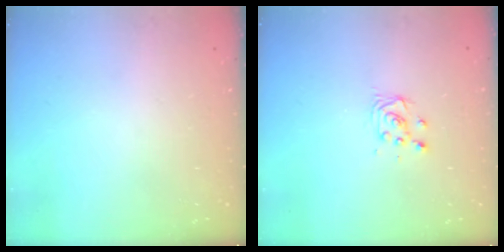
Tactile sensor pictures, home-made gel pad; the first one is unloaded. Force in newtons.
{"total": 4.0, "press": 3.9, "slide": 0.5}